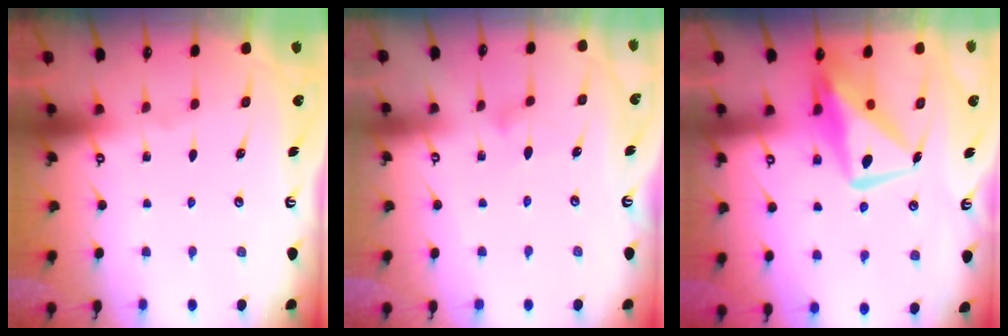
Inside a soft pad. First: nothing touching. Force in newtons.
{"total": 8.4, "press": 8.3, "slide": 0.4}
{"total": 12.2, "press": 12.2, "slide": 1.1}